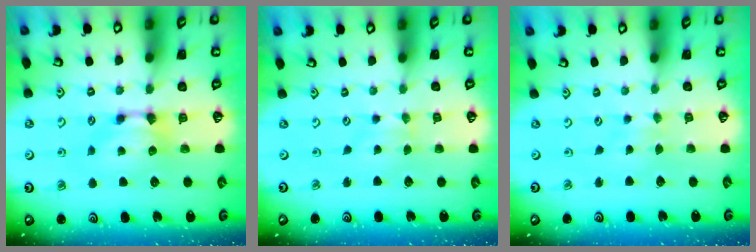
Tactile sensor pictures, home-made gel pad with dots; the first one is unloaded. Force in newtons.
{"total": 1.0, "press": 0.9, "slide": 0.3}
{"total": 2.6, "press": 2.6, "slide": 0.0}